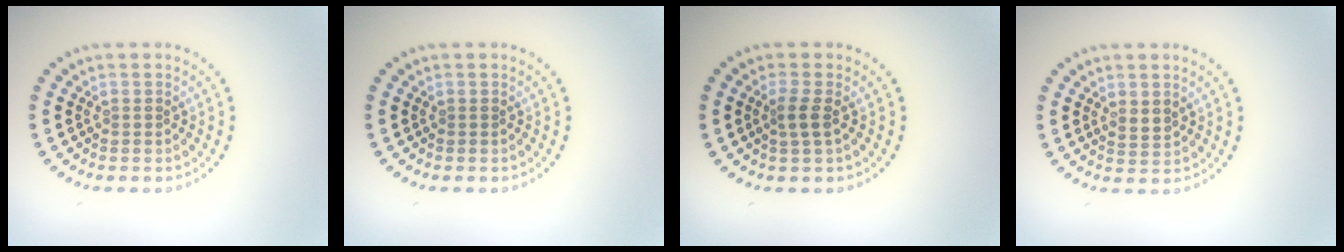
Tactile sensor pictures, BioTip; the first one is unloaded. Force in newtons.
{"total": 0.0}
{"total": 1.6, "press": 1.3, "slide": 0.9}
{"total": 1.5, "press": 1.3, "slide": 0.6}